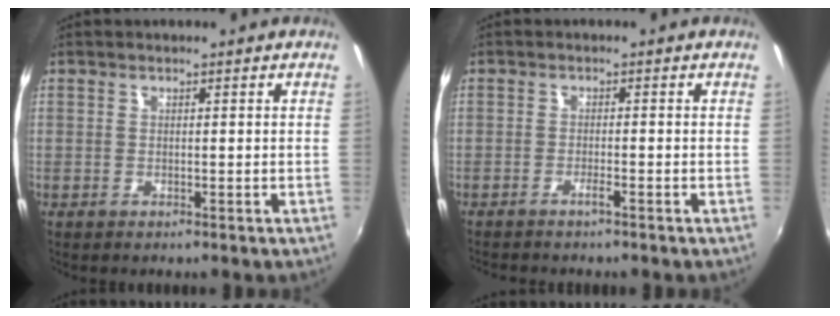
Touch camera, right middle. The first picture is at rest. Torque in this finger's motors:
{"motor_torque": [1.03, -1.11, 0.09, 0.05]}